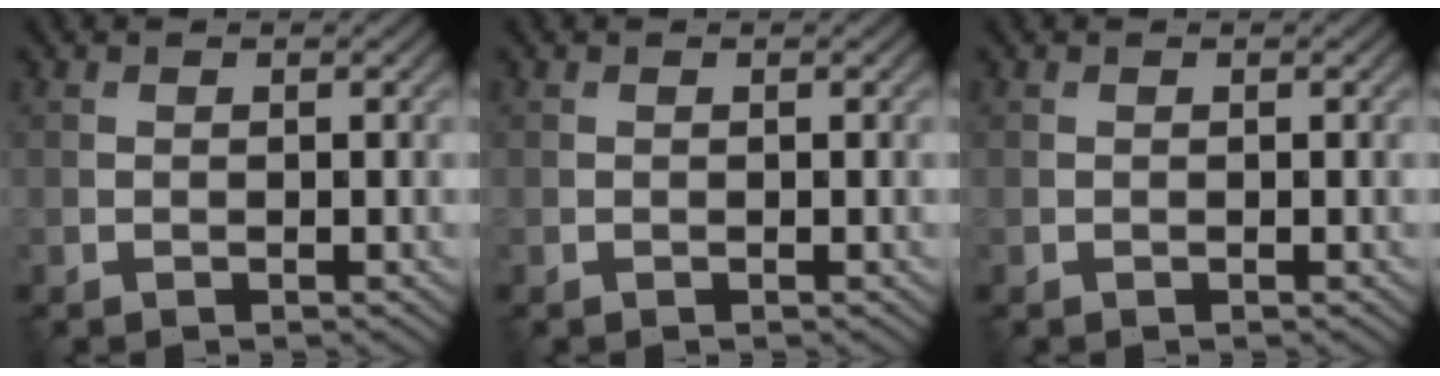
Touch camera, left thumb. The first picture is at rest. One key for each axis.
{"total": 0.0}
{"total": 0.0}